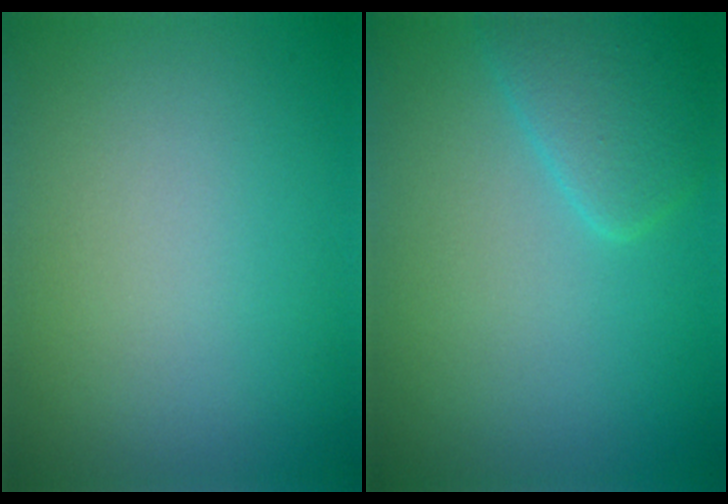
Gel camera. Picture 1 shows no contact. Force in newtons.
{"total": 2.9, "press": 2.9, "slide": 0.2}